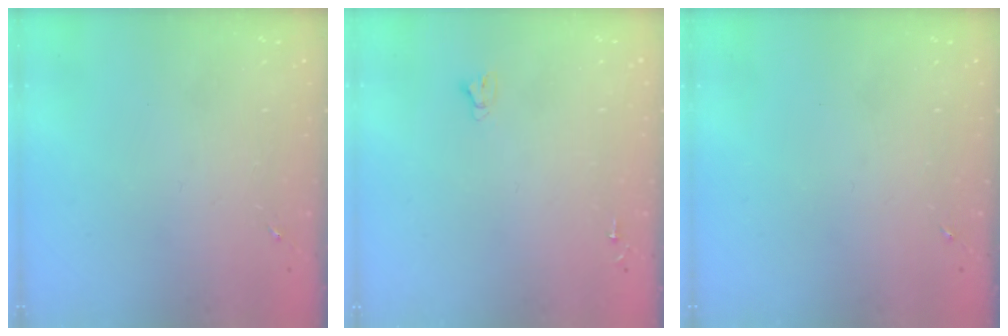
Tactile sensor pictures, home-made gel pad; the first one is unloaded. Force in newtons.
{"total": 2.4, "press": 2.4, "slide": 0.2}
{"total": 0.0}